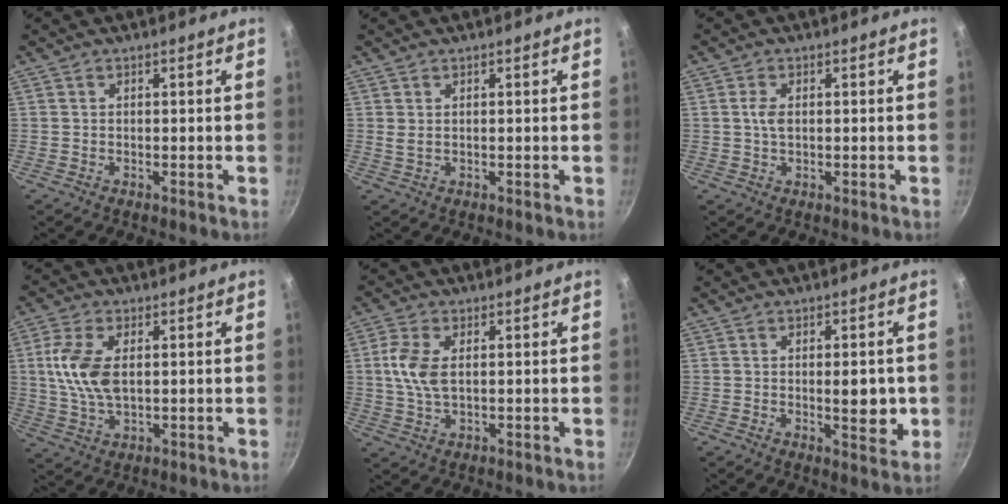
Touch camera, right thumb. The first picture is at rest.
{"total": 1.1, "force": [0.5, 0.4, 0.9], "torque": [-0.018, -0.003, 0.010]}
{"total": 2.6, "force": [0.4, 1.4, 2.1], "torque": [-0.042, 0.001, 0.006]}
{"total": 9.8, "force": [1.5, 5.3, 8.1], "torque": [-0.163, 0.000, 0.030]}
{"total": 7.0, "force": [1.1, 3.8, 5.8], "torque": [-0.121, 0.004, 0.020]}
{"total": 6.4, "force": [-0.5, 2.8, 5.8], "torque": [-0.059, -0.009, -0.005]}